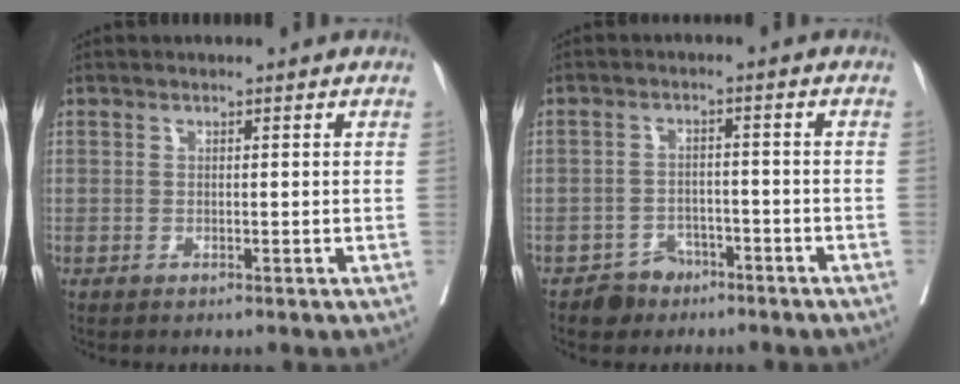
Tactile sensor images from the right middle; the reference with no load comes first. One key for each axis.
{"total": 3.9, "fx": -2.7, "fy": 2.8, "fz": 0.4, "tx": -0.007, "ty": 0.010, "tz": -0.037}